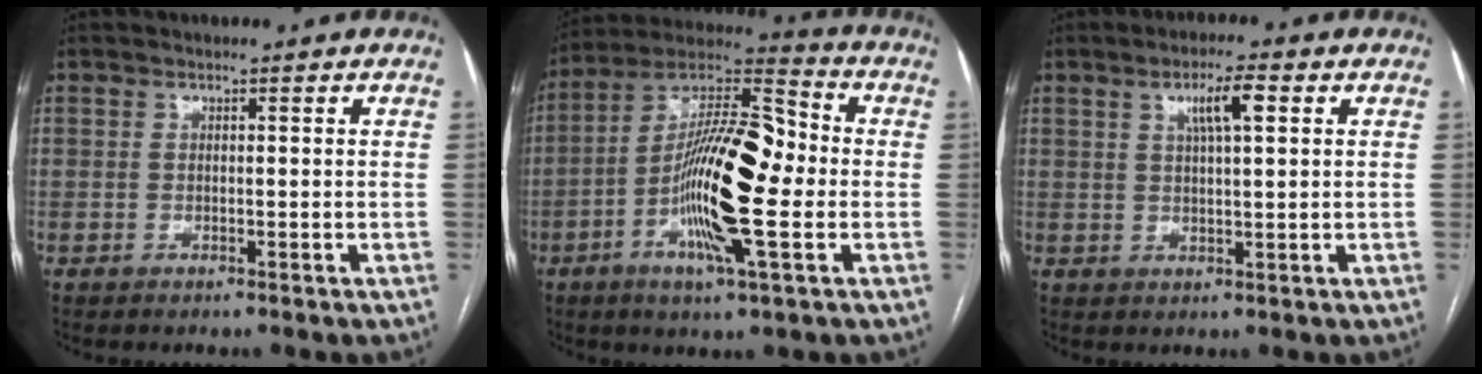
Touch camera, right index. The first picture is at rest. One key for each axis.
{"total": 18.0, "fx": -2.8, "fy": 3.5, "fz": 17.4, "tx": -0.320, "ty": 0.013, "tz": -0.055}
{"total": 5.1, "fx": 2.0, "fy": 0.6, "fz": 4.6, "tx": -0.084, "ty": 0.007, "tz": 0.036}